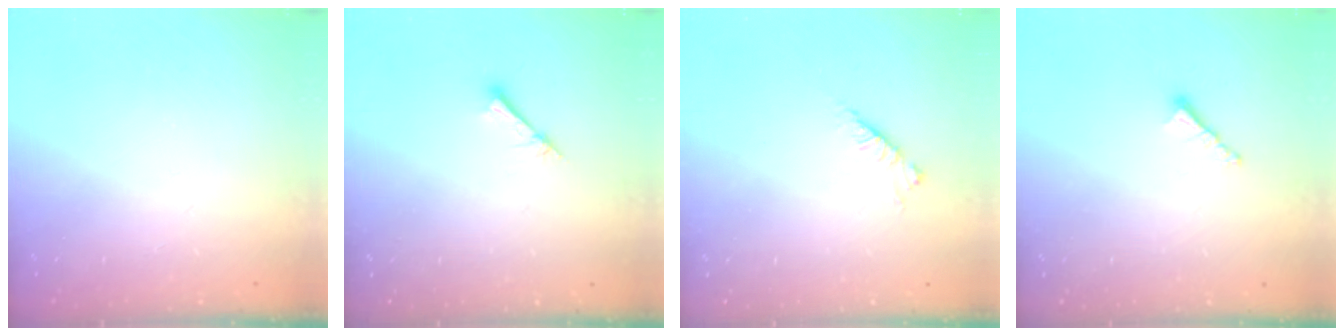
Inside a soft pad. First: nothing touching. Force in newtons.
{"total": 1.2, "press": 1.2, "slide": 0.1}
{"total": 2.9, "press": 2.8, "slide": 0.7}
{"total": 3.5, "press": 3.5, "slide": 0.3}